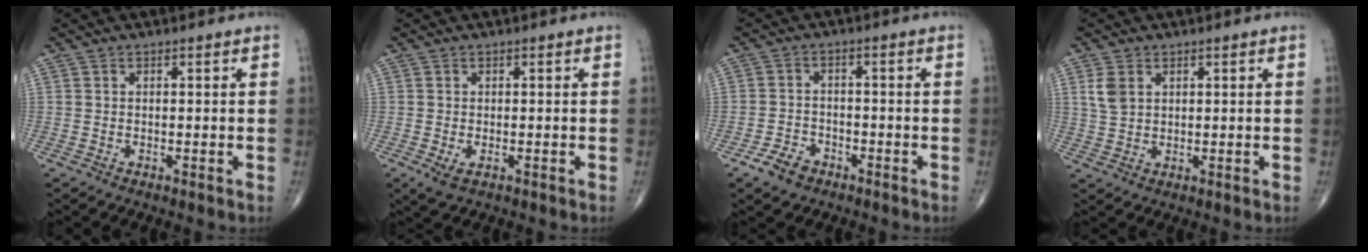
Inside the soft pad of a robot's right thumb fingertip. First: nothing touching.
{"total": 2.2, "force": [-0.7, 1.2, 1.7], "torque": [-0.031, -0.004, -0.007]}
{"total": 4.5, "force": [-3.0, 2.9, 1.8], "torque": [-0.027, 0.016, -0.051]}
{"total": 4.0, "force": [1.5, 2.7, 2.4], "torque": [-0.046, -0.001, 0.037]}